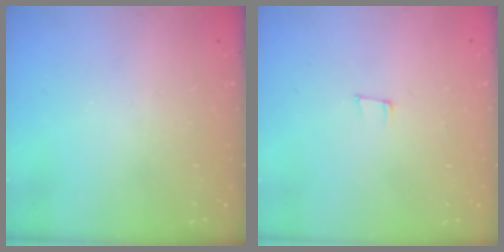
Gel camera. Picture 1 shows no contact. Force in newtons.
{"total": 5.6, "press": 4.5, "slide": 3.3}